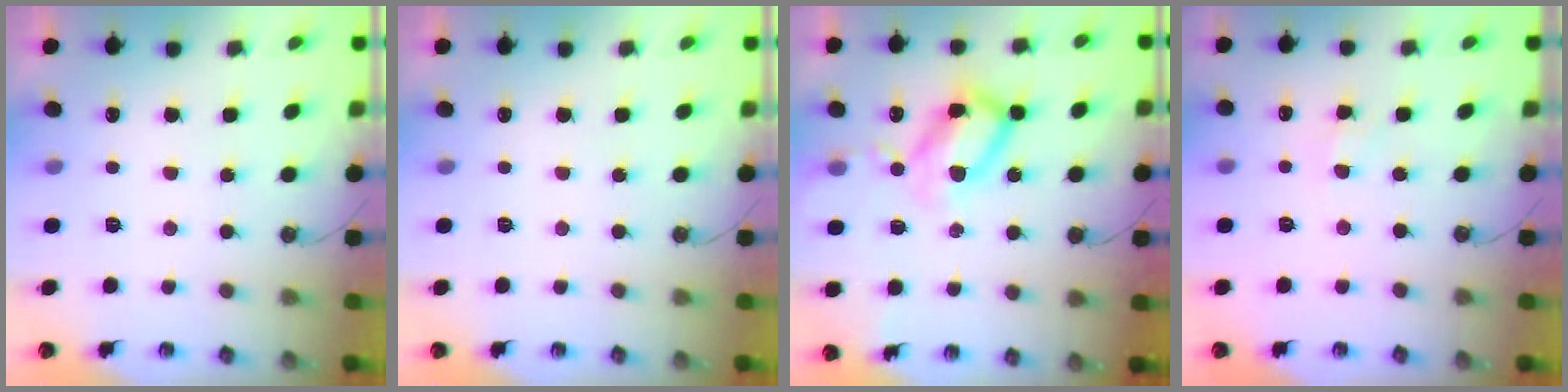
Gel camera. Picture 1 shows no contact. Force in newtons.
{"total": 0.0}
{"total": 14.4, "press": 14.3, "slide": 1.3}
{"total": 2.7, "press": 2.7, "slide": 0.4}